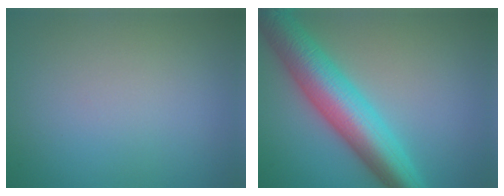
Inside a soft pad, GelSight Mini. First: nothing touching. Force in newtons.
{"total": 8.5, "press": 8.5, "slide": 0.2}